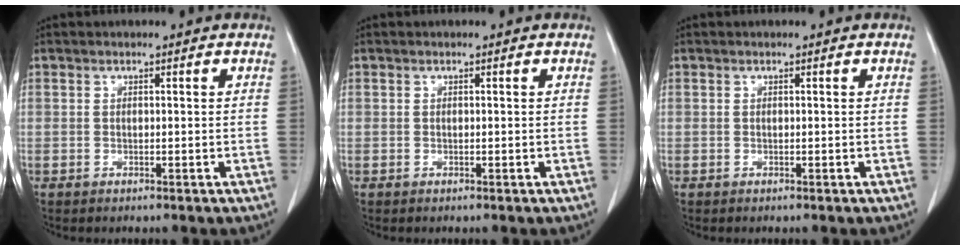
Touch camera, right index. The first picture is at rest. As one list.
[{"total": 0.0}, {"total": 0.0}]